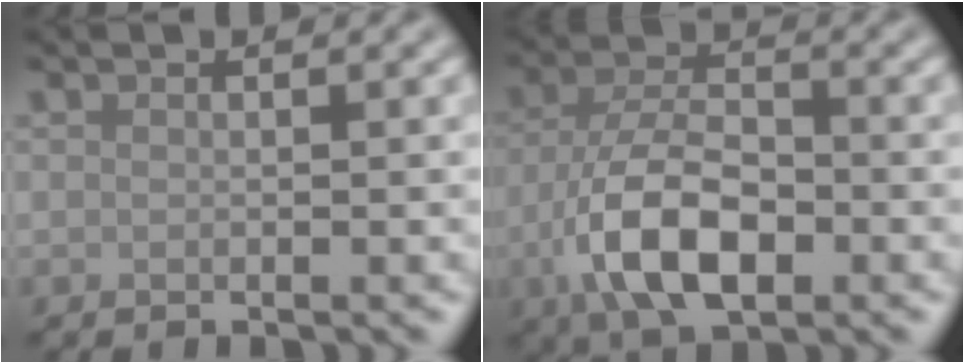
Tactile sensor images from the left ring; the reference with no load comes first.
{"total": 8.1, "force": [-3.1, 3.8, 6.4], "torque": [-0.126, -0.001, -0.068]}